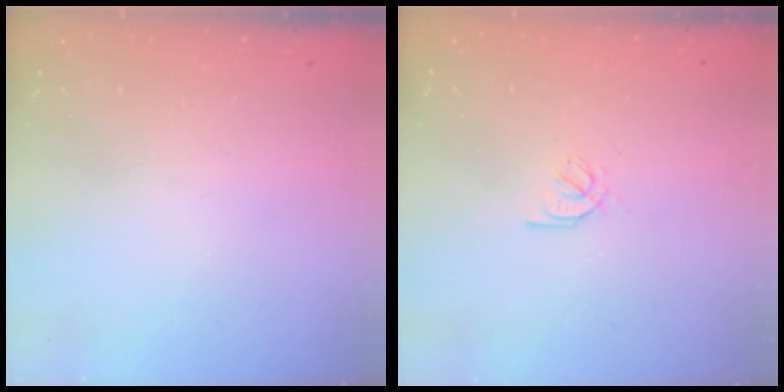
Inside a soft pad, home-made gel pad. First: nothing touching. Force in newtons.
{"total": 2.2, "press": 2.2, "slide": 0.0}